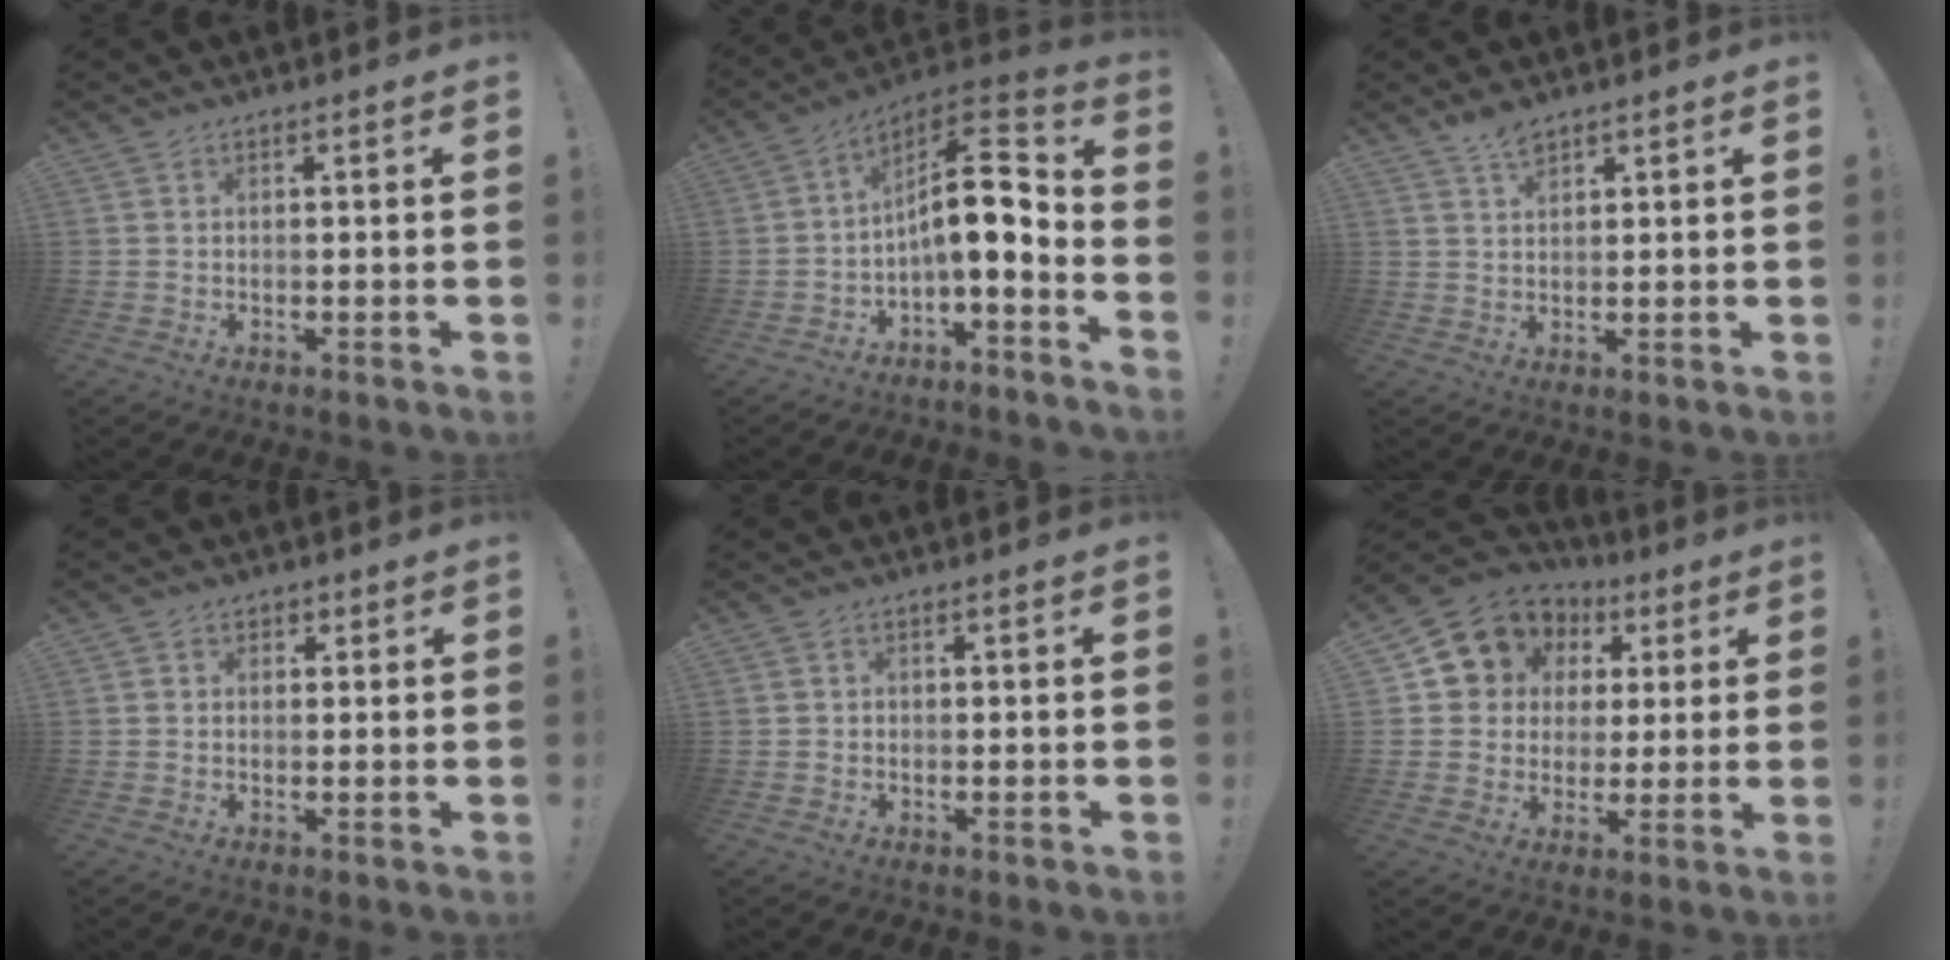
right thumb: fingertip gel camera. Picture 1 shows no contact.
{"total": 12.1, "force": [-0.2, 4.8, 11.2], "torque": [-0.179, -0.006, -0.003]}
{"total": 3.6, "force": [2.9, 1.2, 1.8], "torque": [-0.028, -0.016, 0.051]}
{"total": 1.8, "force": [0.4, 1.7, 0.5], "torque": [0.002, 0.000, 0.005]}
{"total": 1.1, "force": [-0.3, 1.0, 0.2], "torque": [-0.004, 0.004, -0.006]}
{"total": 10.5, "force": [4.8, 9.0, 2.6], "torque": [-0.039, -0.036, 0.103]}